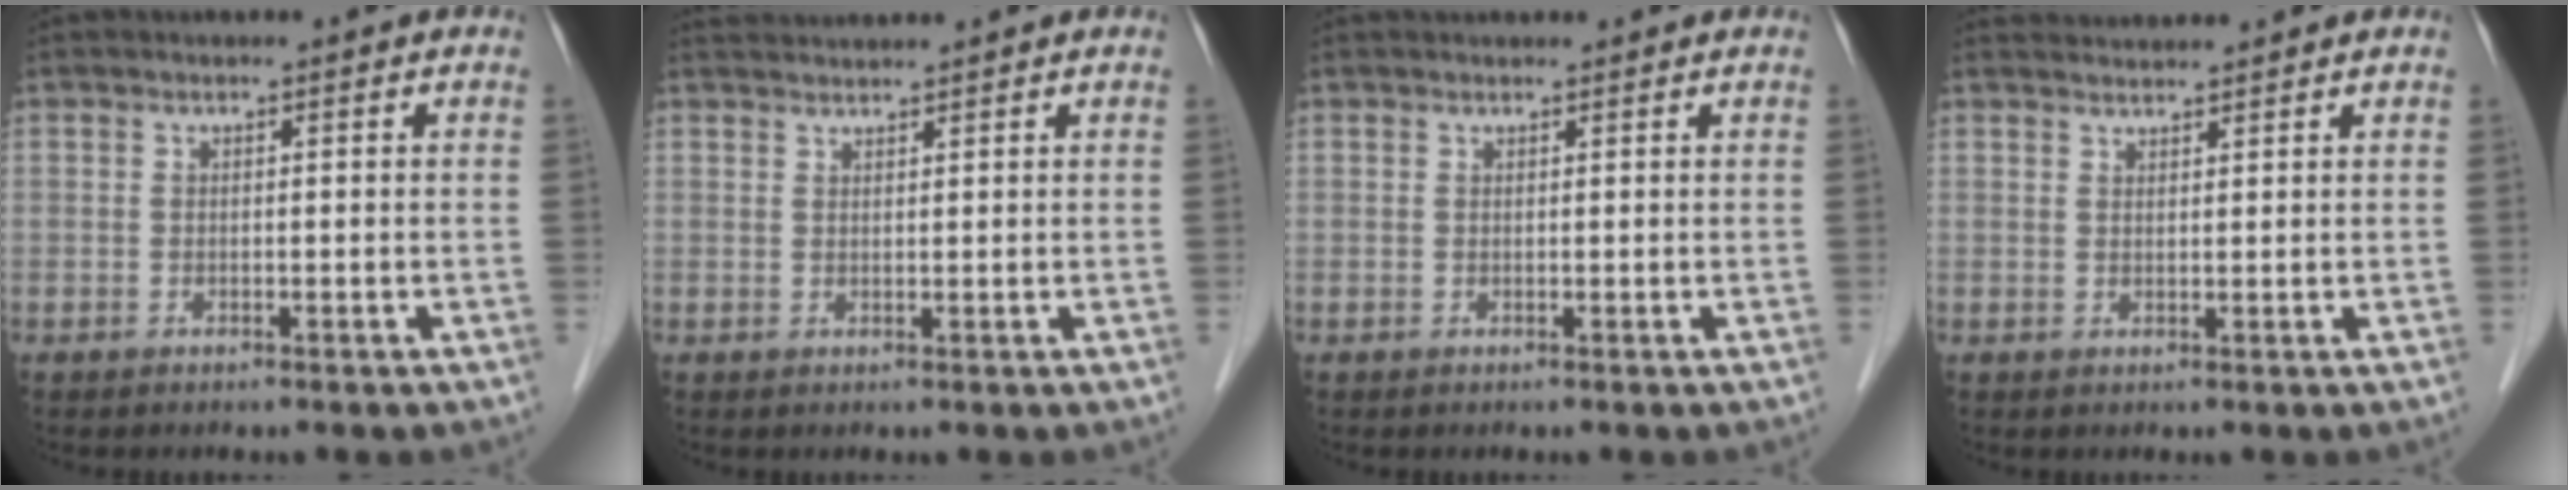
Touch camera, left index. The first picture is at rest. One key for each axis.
{"total": 4.0, "fx": 3.9, "fy": -0.2, "fz": 0.8, "tx": -0.012, "ty": 0.029, "tz": 0.068}
{"total": 3.3, "fx": 3.2, "fy": 0.5, "fz": 0.8, "tx": -0.010, "ty": 0.029, "tz": 0.043}
{"total": 3.6, "fx": 3.6, "fy": 0.0, "fz": 0.2, "tx": -0.010, "ty": 0.026, "tz": 0.062}